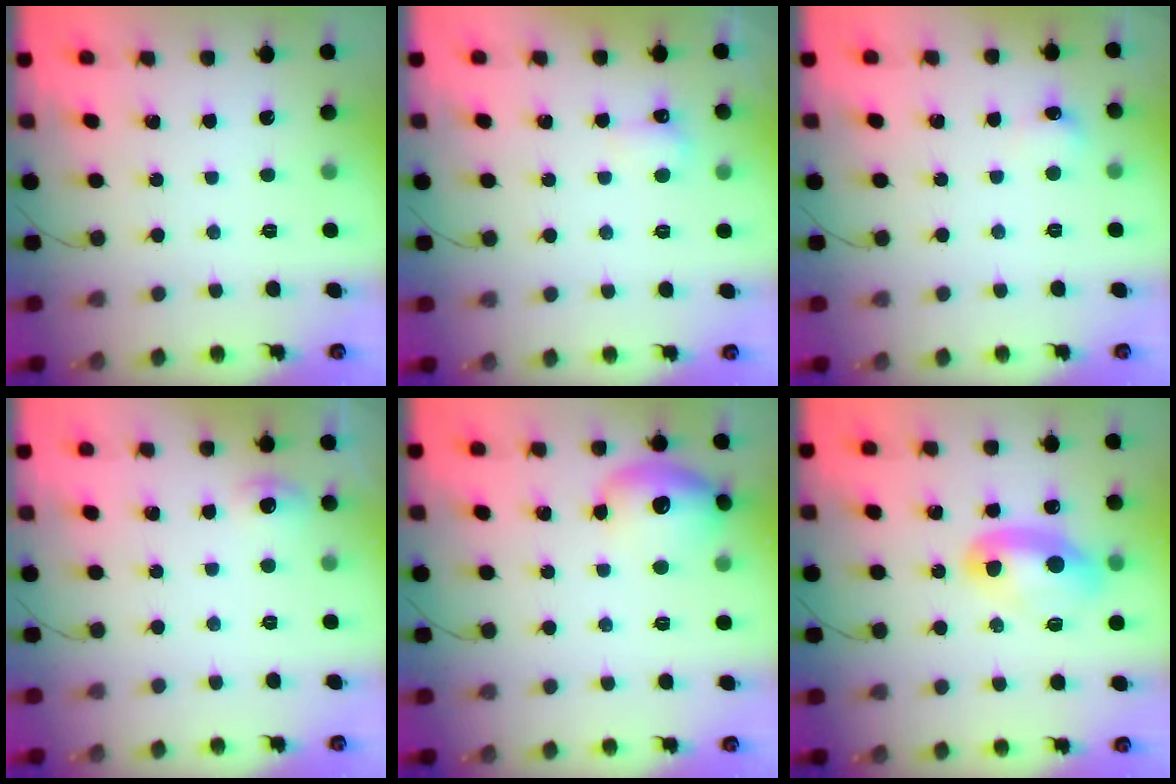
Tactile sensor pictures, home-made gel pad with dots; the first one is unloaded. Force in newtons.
{"total": 3.2, "press": 3.0, "slide": 1.0}
{"total": 5.8, "press": 5.5, "slide": 1.7}
{"total": 12.3, "press": 5.3, "slide": 11.1}
{"total": 17.3, "press": 13.1, "slide": 11.4}
{"total": 10.4, "press": 10.4, "slide": 1.0}